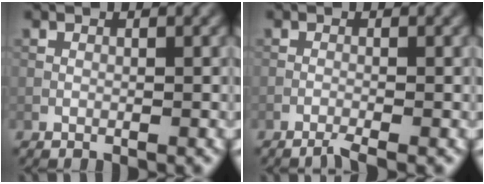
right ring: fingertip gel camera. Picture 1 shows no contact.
{"total": 0.9, "force": [-0.8, 0.0, 0.5], "torque": [-0.010, 0.000, -0.021]}